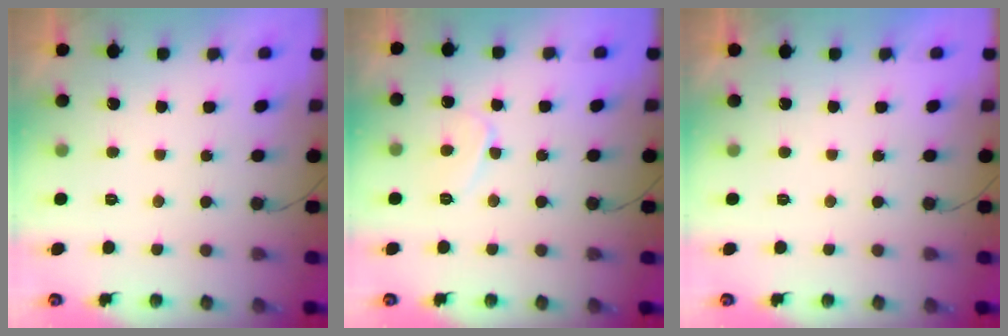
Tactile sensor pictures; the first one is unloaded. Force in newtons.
{"total": 6.1, "press": 6.0, "slide": 0.7}
{"total": 1.8, "press": 1.8, "slide": 0.0}